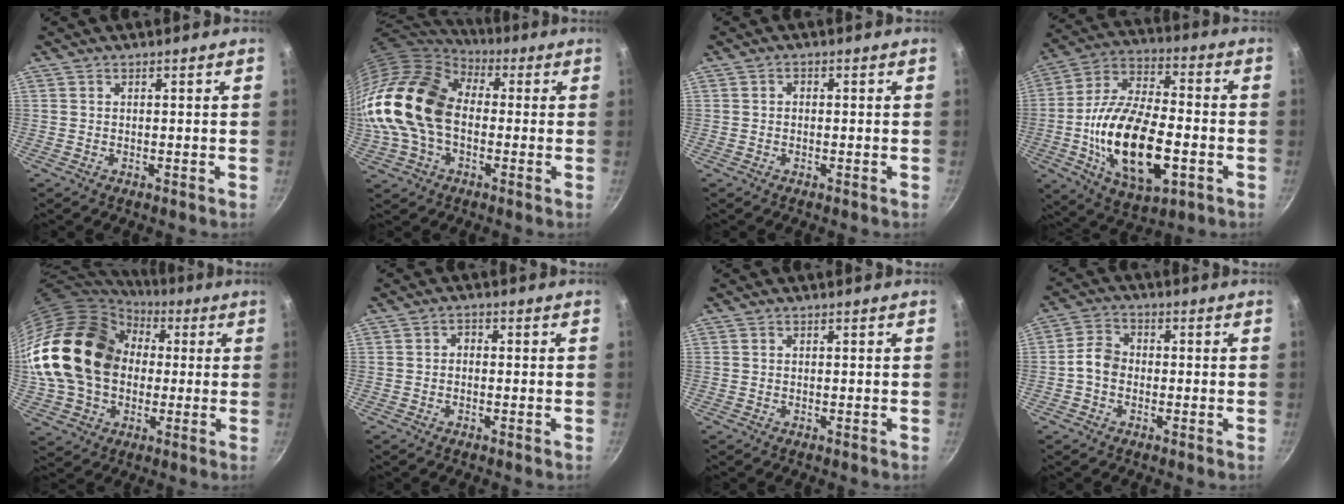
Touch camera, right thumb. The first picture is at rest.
{"total": 20.9, "force": [-0.4, 14.2, 15.4], "torque": [-0.295, 0.036, -0.017]}
{"total": 1.0, "force": [0.0, 0.9, 0.6], "torque": [-0.010, 0.007, 0.000]}
{"total": 22.6, "force": [-5.1, 11.1, 19.0], "torque": [-0.338, 0.021, -0.090]}
{"total": 25.1, "force": [3.0, 19.1, 15.9], "torque": [-0.292, 0.044, 0.056]}
{"total": 1.6, "force": [-0.3, 1.3, 1.0], "torque": [-0.014, 0.010, -0.006]}
{"total": 0.0}
{"total": 4.8, "force": [-1.0, 3.8, 2.8], "torque": [-0.036, 0.022, -0.031]}